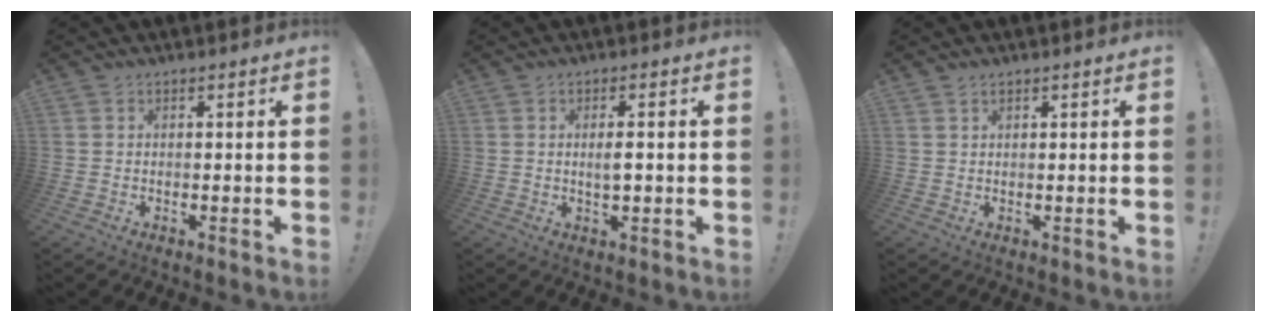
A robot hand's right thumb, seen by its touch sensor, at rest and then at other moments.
{"total": 2.9, "force": [0.1, 0.5, 2.9], "torque": [-0.040, -0.004, -0.003]}
{"total": 1.1, "force": [0.8, 0.5, 0.5], "torque": [-0.007, -0.001, 0.016]}